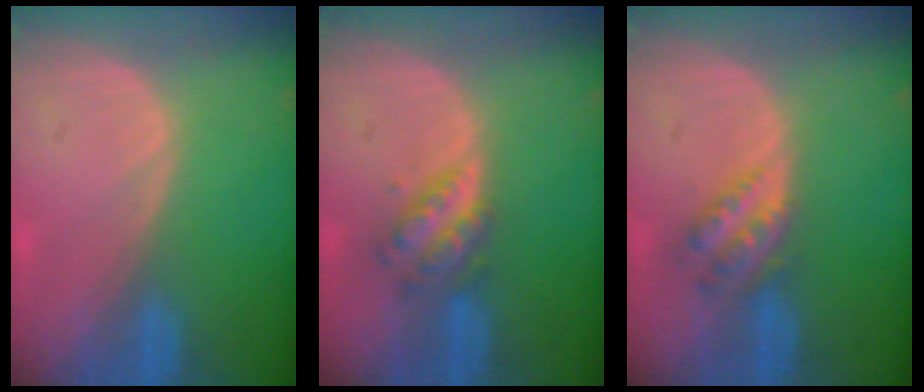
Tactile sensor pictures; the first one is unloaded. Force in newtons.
{"total": 4.6, "press": 4.6, "slide": 0.5}
{"total": 4.7, "press": 4.3, "slide": 1.9}